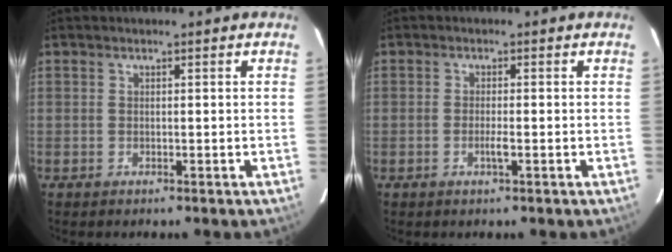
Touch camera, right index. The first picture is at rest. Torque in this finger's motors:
{"motor_torque": [0.50, 0.06, 0.19, 0.03]}